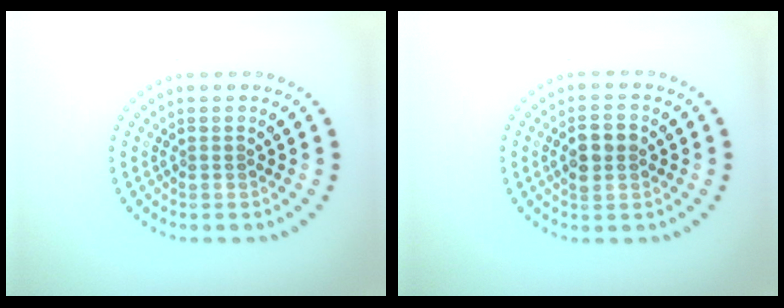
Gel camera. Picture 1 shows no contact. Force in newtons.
{"total": 2.6, "press": 2.6, "slide": 0.2}